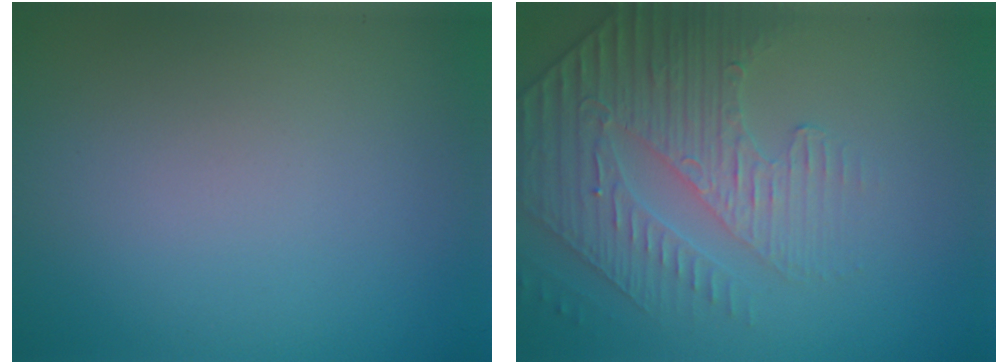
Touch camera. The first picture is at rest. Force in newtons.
{"total": 4.1, "press": 3.7, "slide": 1.8}